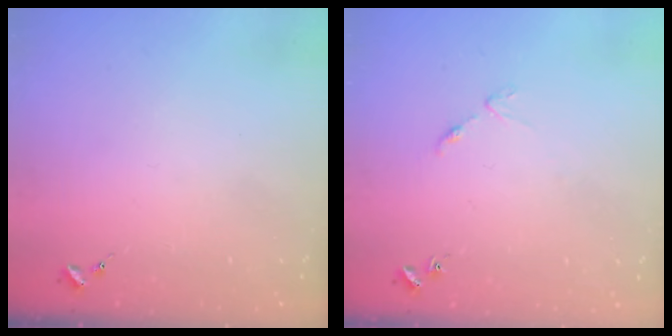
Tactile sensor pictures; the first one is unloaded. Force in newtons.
{"total": 3.8, "press": 3.8, "slide": 0.5}